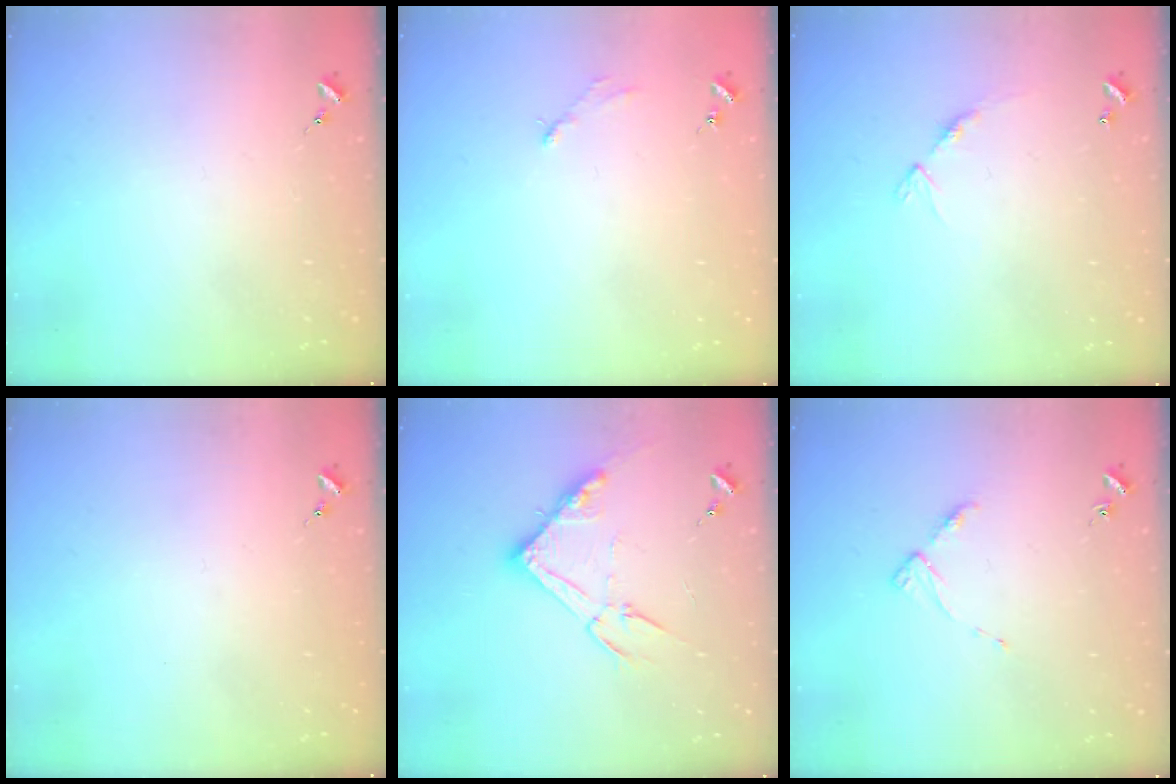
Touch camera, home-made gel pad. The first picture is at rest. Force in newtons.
{"total": 2.9, "press": 2.9, "slide": 0.4}
{"total": 8.4, "press": 8.4, "slide": 0.6}
{"total": 0.0}
{"total": 14.8, "press": 14.8, "slide": 0.4}
{"total": 4.5, "press": 4.4, "slide": 0.6}